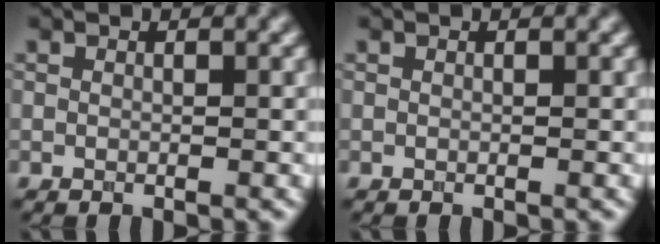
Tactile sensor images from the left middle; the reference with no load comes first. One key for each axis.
{"total": 0.0}